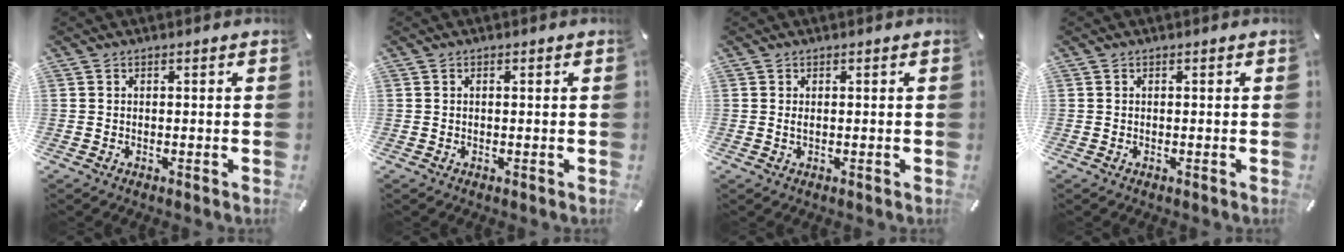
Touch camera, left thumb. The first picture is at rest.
{"total": 0.0}
{"total": 0.6, "force": [0.1, 0.3, 0.5], "torque": [-0.011, 0.002, 0.001]}
{"total": 0.0}